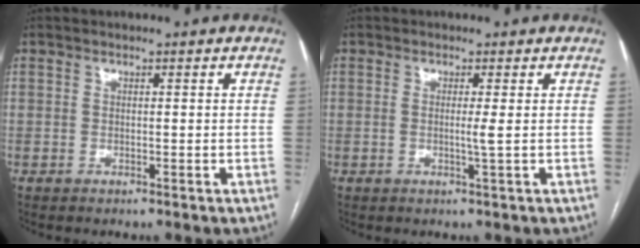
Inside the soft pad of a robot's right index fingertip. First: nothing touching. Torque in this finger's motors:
{"motor_torque": [-0.09, 0.01, -0.06, 0.00]}